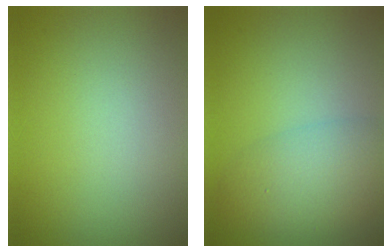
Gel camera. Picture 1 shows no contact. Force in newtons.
{"total": 4.8, "press": 4.8, "slide": 0.1}